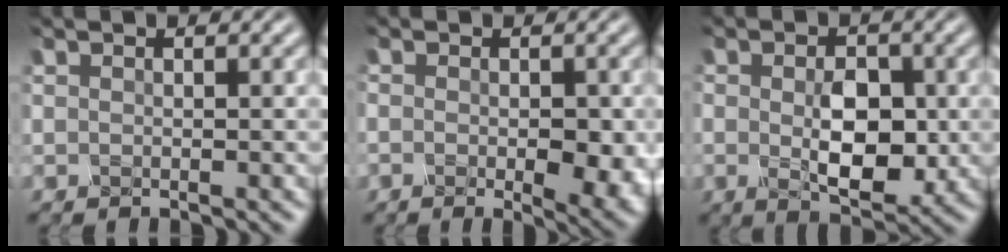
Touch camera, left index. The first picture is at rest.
{"total": 4.4, "force": [-1.0, 1.6, 4.0], "torque": [-0.059, -0.011, -0.010]}
{"total": 5.4, "force": [-0.8, 3.0, 4.4], "torque": [-0.073, -0.010, -0.012]}